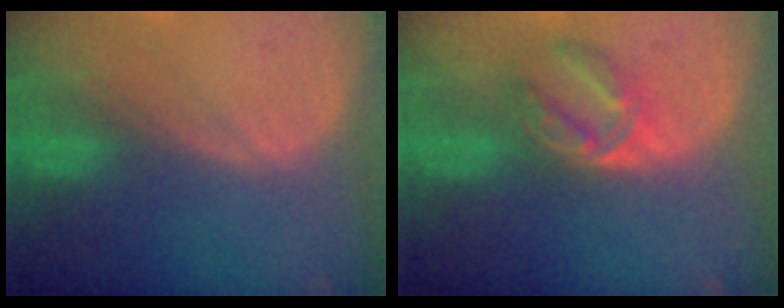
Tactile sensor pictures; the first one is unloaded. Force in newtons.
{"total": 5.7, "press": 5.4, "slide": 1.6}